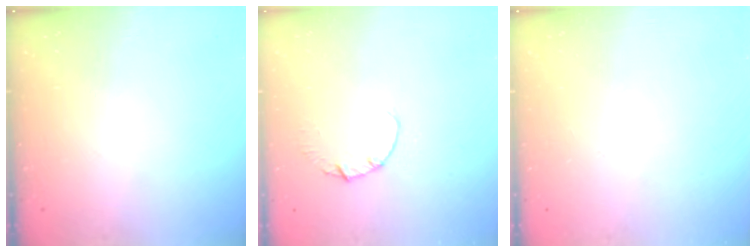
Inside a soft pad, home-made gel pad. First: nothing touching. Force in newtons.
{"total": 1.1, "press": 1.1, "slide": 0.1}
{"total": 0.0}